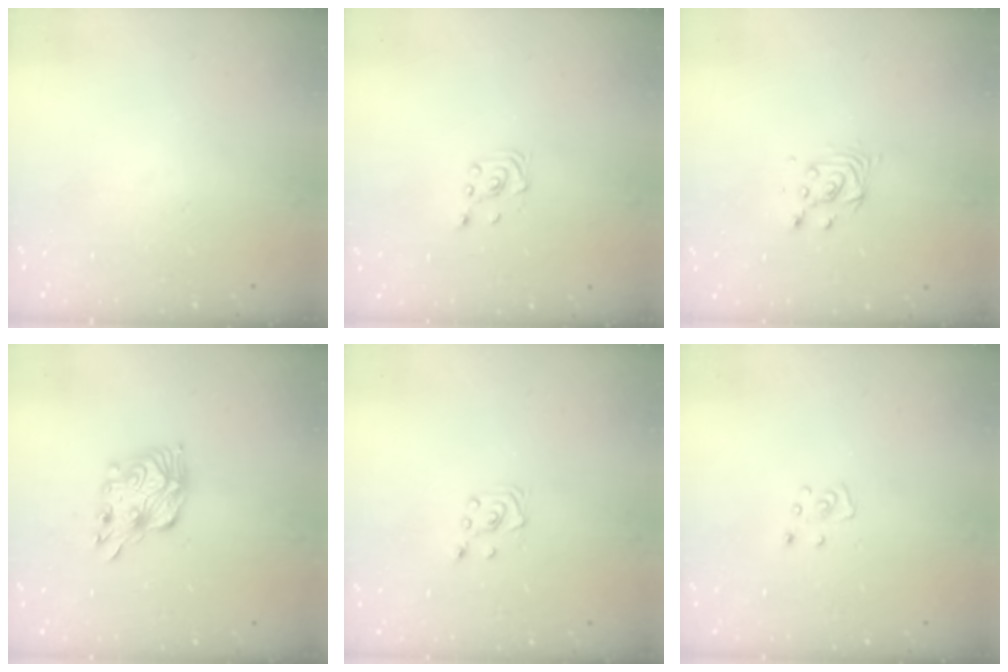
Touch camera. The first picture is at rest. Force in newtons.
{"total": 2.0, "press": 1.8, "slide": 0.8}
{"total": 3.9, "press": 3.9, "slide": 0.3}
{"total": 11.5, "press": 11.4, "slide": 0.5}
{"total": 3.0, "press": 3.0, "slide": 0.3}
{"total": 3.7, "press": 3.7, "slide": 0.3}